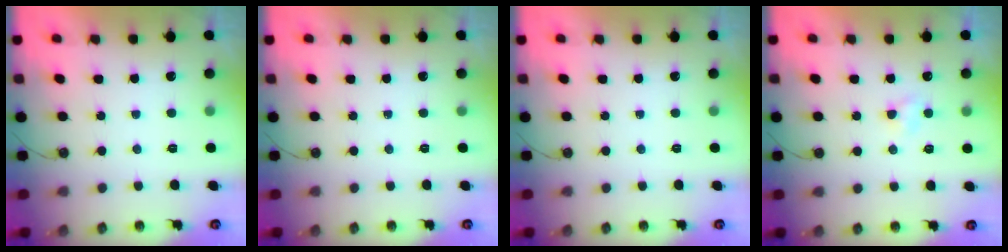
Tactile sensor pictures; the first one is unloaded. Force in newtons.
{"total": 0.0}
{"total": 0.0}
{"total": 2.9, "press": 2.8, "slide": 0.5}